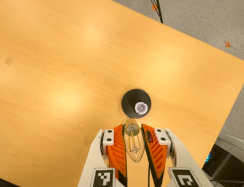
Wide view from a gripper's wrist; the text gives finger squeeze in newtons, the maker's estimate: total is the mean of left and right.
{"total": 19.9, "left": 21.3, "right": 18.6}